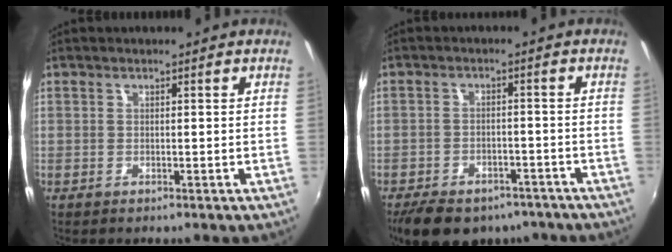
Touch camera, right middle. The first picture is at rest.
{"total": 14.4, "force": [-10.6, 7.2, 6.6], "torque": [-0.148, -0.008, -0.145]}